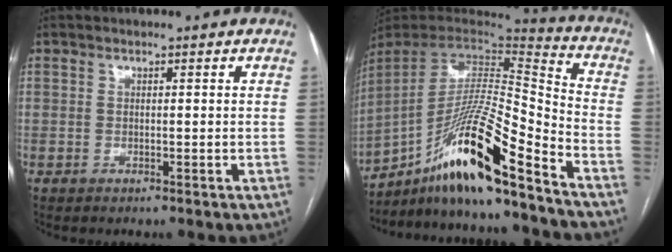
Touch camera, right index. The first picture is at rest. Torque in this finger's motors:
{"motor_torque": [1.52, -0.62, 1.05, 0.21]}